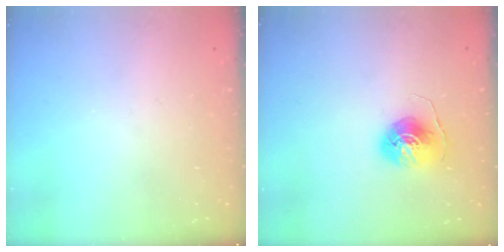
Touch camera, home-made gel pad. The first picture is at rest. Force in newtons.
{"total": 7.3, "press": 7.3, "slide": 0.1}